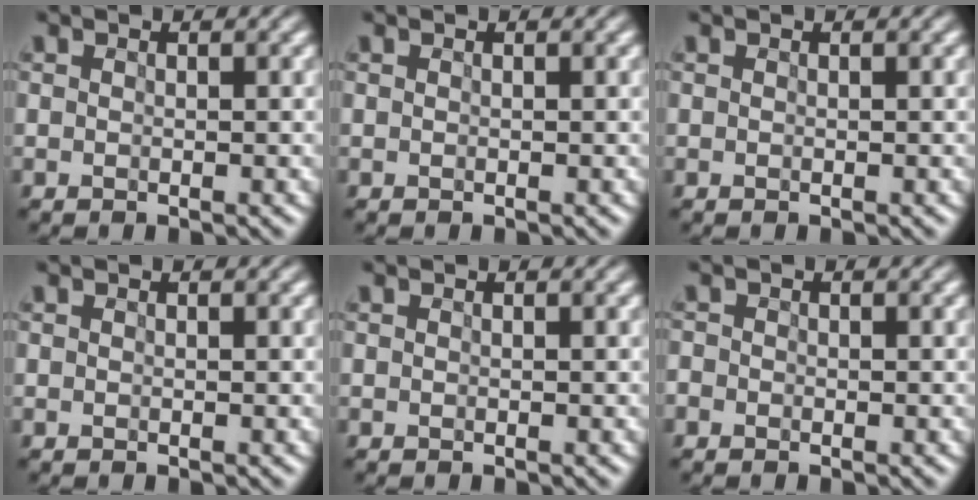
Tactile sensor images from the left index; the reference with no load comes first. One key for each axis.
{"total": 0.0}
{"total": 0.0}
{"total": 0.0}
{"total": 0.0}
{"total": 1.7, "fx": -1.1, "fy": 1.2, "fz": 0.3, "tx": -0.006, "ty": 0.009, "tz": -0.030}